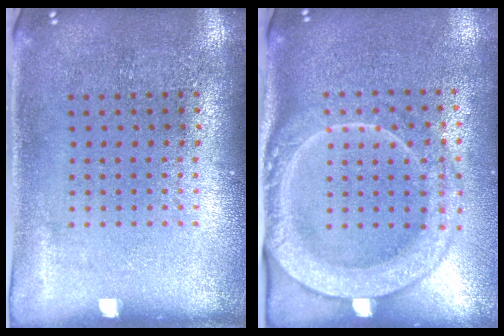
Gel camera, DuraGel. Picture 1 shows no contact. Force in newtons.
{"total": 2.4, "press": 2.2, "slide": 1.1}